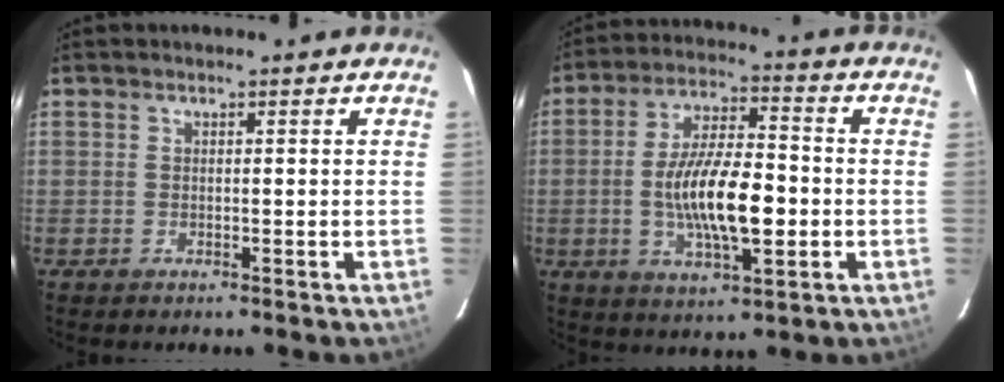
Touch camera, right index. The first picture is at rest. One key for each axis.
{"total": 14.0, "fx": -2.5, "fy": 4.6, "fz": 13.0, "tx": -0.243, "ty": -0.004, "tz": -0.042}